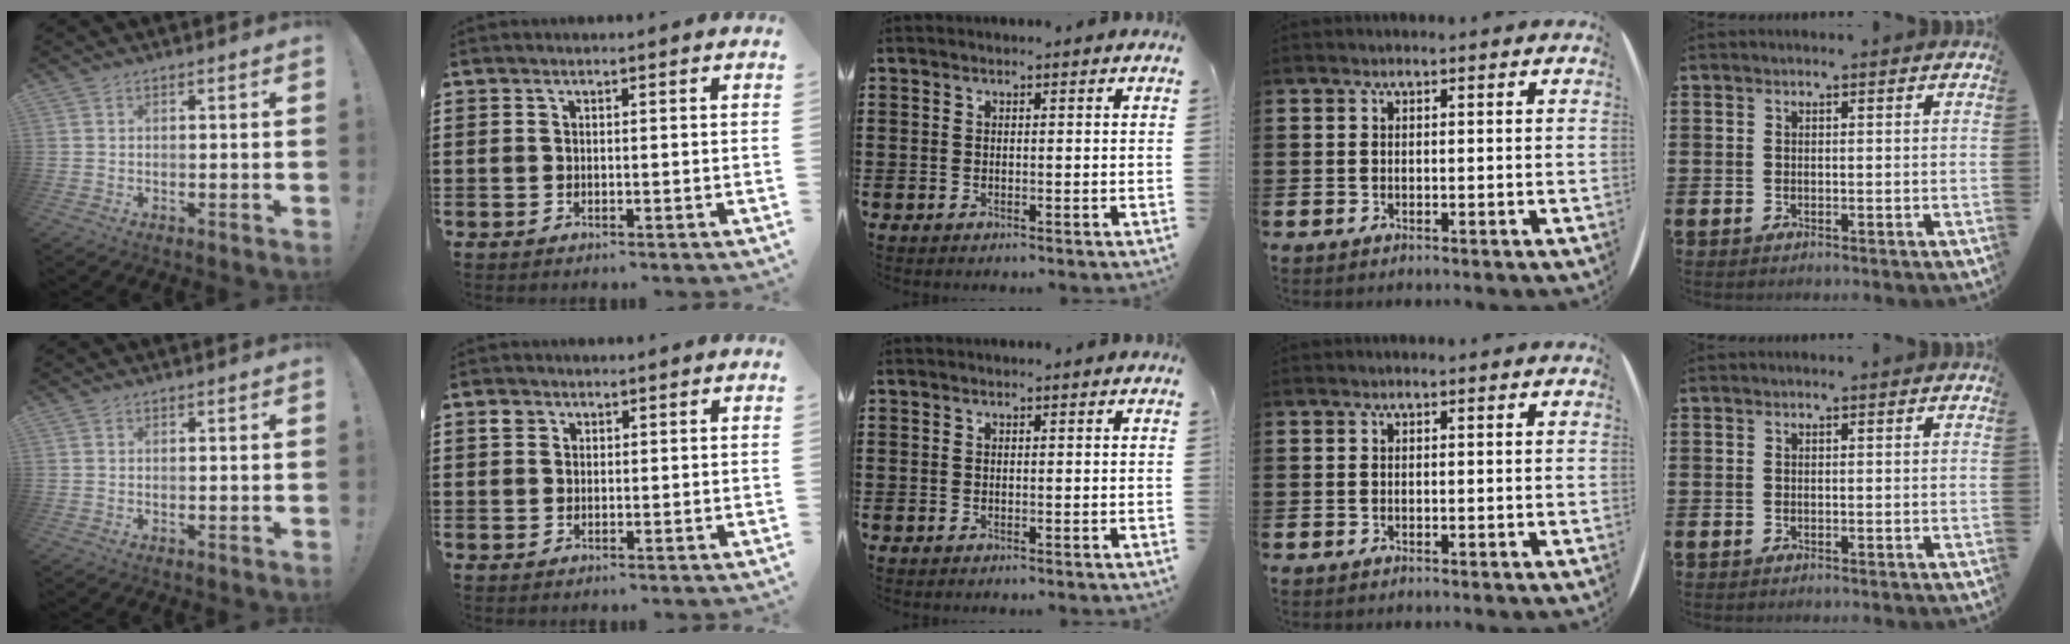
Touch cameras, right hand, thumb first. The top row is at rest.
{"index": {"total": 1.4, "force": [0.6, 1.2, 0.5], "torque": [-0.013, 0.006, 0.011]}}